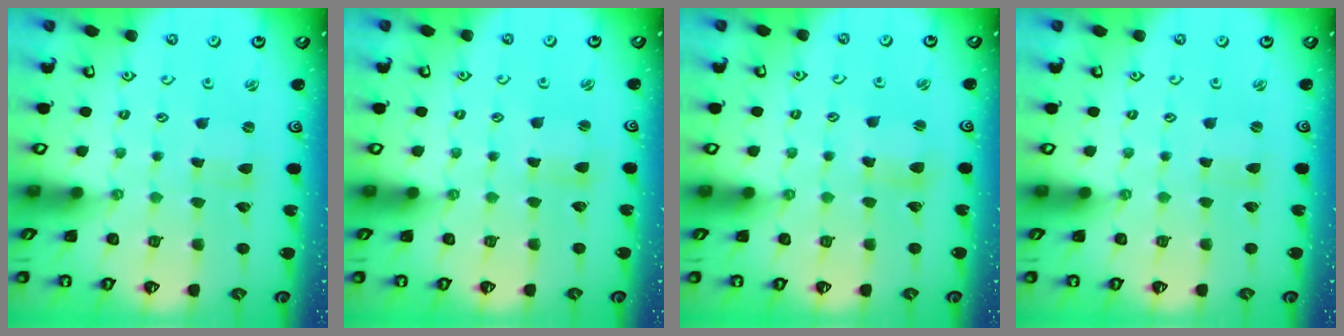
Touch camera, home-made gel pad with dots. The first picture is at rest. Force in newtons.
{"total": 1.2, "press": 1.2, "slide": 0.3}
{"total": 4.2, "press": 4.2, "slide": 0.5}
{"total": 0.0}